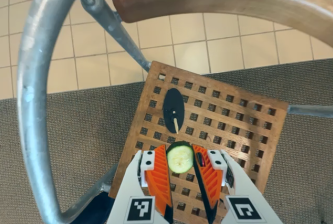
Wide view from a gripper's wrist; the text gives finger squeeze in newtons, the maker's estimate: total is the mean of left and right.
{"total": 5.6, "left": 5.3, "right": 6.0}